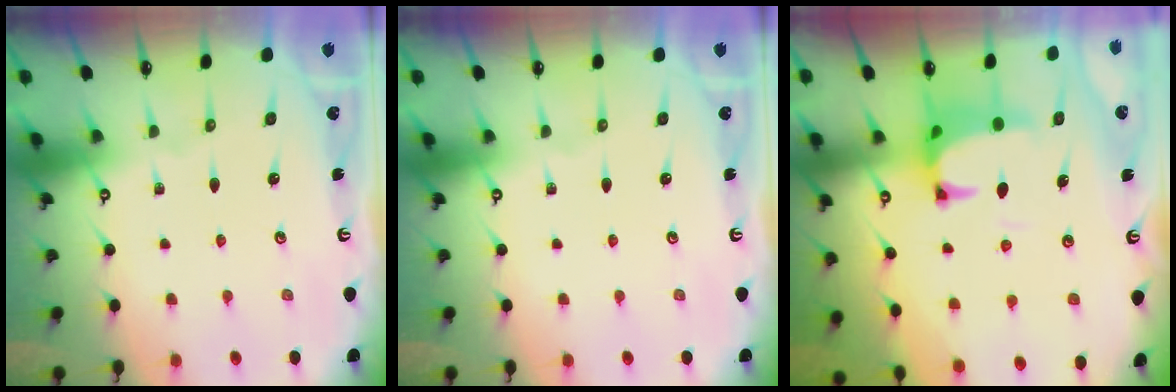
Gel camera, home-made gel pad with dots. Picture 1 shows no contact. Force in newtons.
{"total": 0.0}
{"total": 1.3, "press": 0.8, "slide": 1.0}